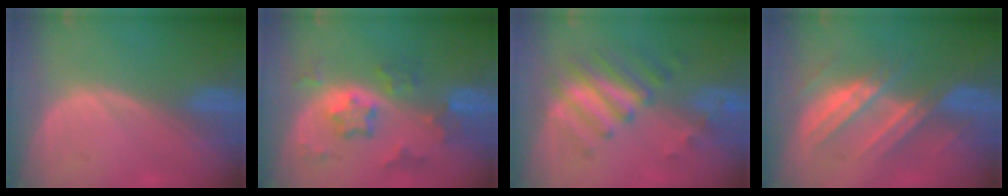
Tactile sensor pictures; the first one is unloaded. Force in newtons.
{"total": 7.4, "press": 6.6, "slide": 3.4}
{"total": 7.8, "press": 7.0, "slide": 3.5}
{"total": 7.2, "press": 7.2, "slide": 0.9}